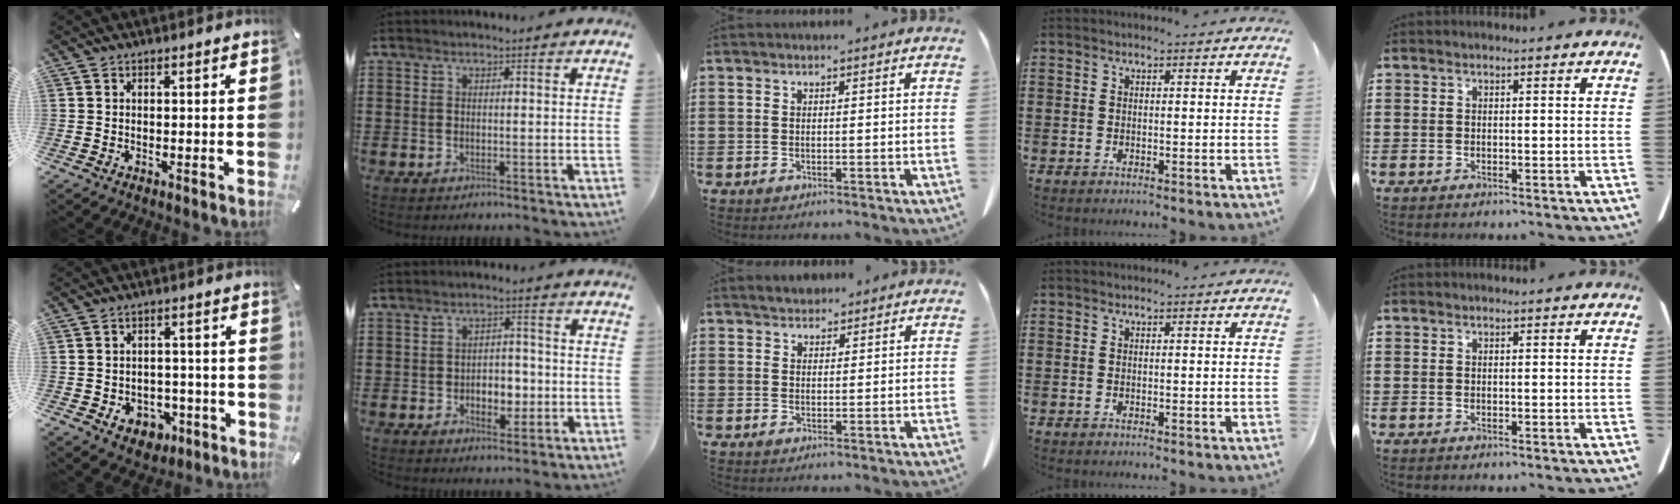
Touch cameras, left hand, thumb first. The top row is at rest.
{"thumb": {"total": 6.5, "force": [-2.3, 5.4, 2.8], "torque": [-0.030, 0.019, -0.037]}, "index": {"total": 4.6, "force": [-1.2, 3.0, 3.2], "torque": [-0.056, 0.006, -0.028]}, "middle": {"total": 2.0, "force": [1.9, 0.6, 0.0], "torque": [0.003, 0.000, 0.036]}}